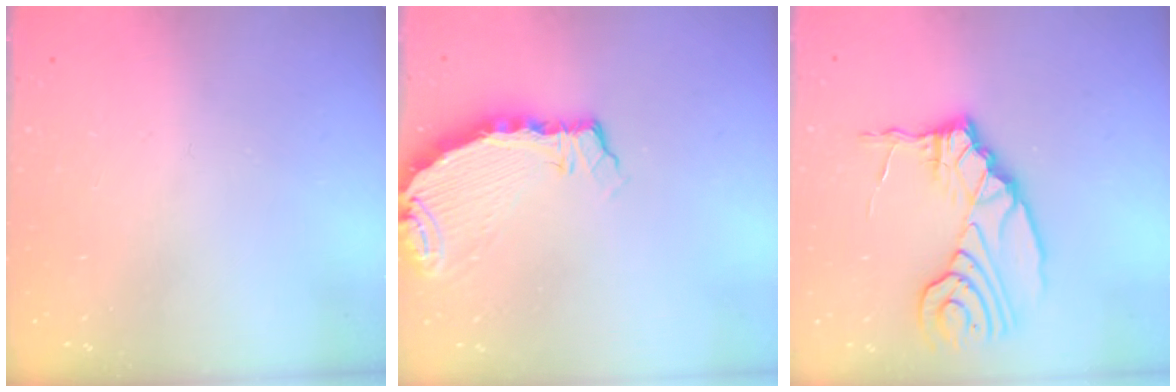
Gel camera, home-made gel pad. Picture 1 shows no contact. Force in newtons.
{"total": 5.6, "press": 5.6, "slide": 0.6}
{"total": 9.3, "press": 9.3, "slide": 0.4}